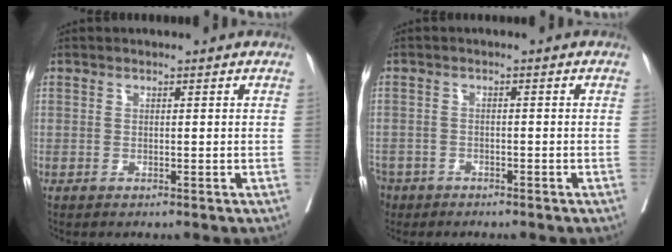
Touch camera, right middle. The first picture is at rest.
{"total": 5.4, "force": [-4.0, 3.5, 0.9], "torque": [-0.028, -0.002, -0.072]}